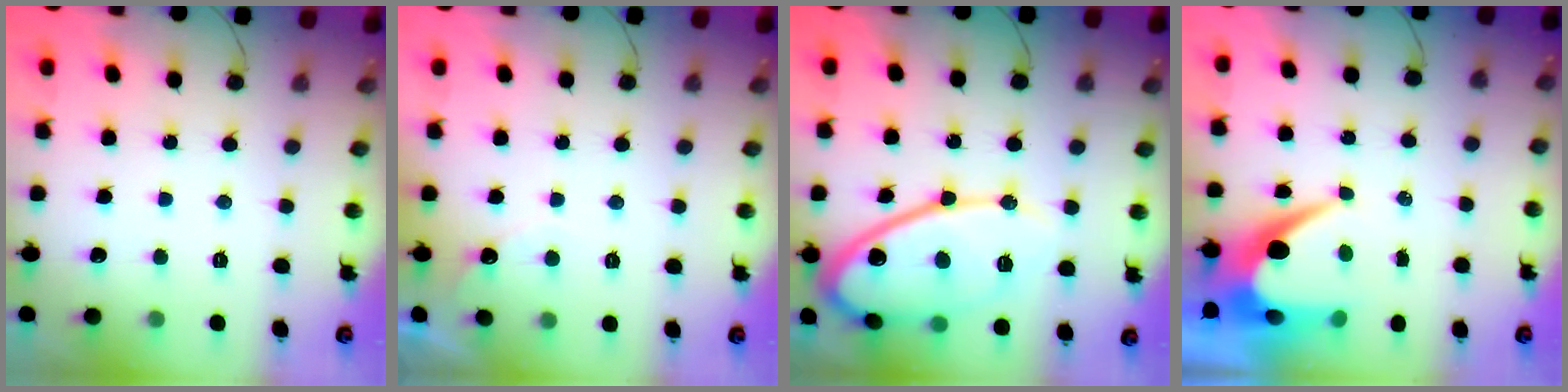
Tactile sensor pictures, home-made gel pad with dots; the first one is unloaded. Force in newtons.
{"total": 2.6, "press": 2.6, "slide": 0.1}
{"total": 16.8, "press": 16.7, "slide": 1.2}
{"total": 9.3, "press": 9.3, "slide": 0.6}